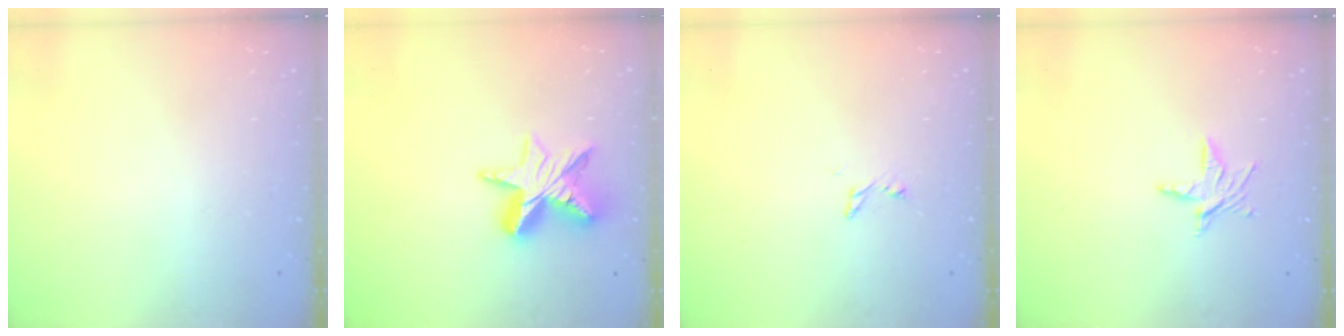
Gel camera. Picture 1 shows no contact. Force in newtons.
{"total": 11.1, "press": 11.1, "slide": 0.8}
{"total": 3.9, "press": 3.9, "slide": 0.4}
{"total": 6.4, "press": 6.4, "slide": 0.4}